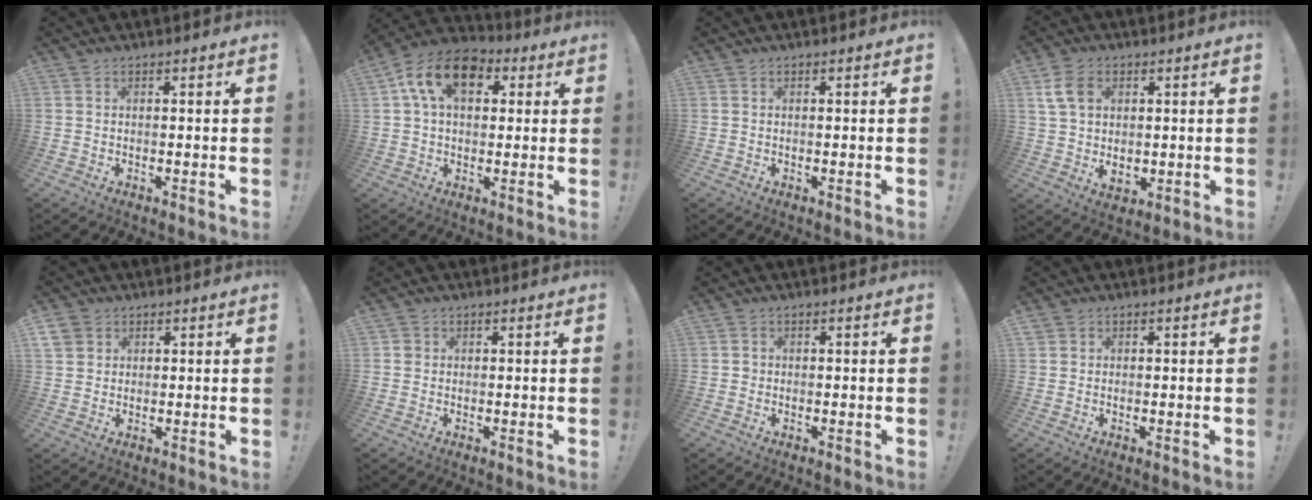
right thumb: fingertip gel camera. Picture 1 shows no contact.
{"total": 14.3, "force": [5.0, 9.2, 9.7], "torque": [-0.160, 0.003, 0.094]}
{"total": 0.0}
{"total": 9.4, "force": [3.6, 7.1, 5.1], "torque": [-0.101, -0.004, 0.072]}
{"total": 4.3, "force": [2.4, 3.5, 0.7], "torque": [-0.009, -0.006, 0.045]}
{"total": 1.1, "force": [0.3, 1.1, 0.2], "torque": [-0.007, 0.005, 0.007]}
{"total": 1.0, "force": [-0.1, 0.9, 0.2], "torque": [-0.008, 0.005, -0.002]}
{"total": 1.3, "force": [0.8, 1.1, 0.0], "torque": [0.007, -0.001, 0.013]}